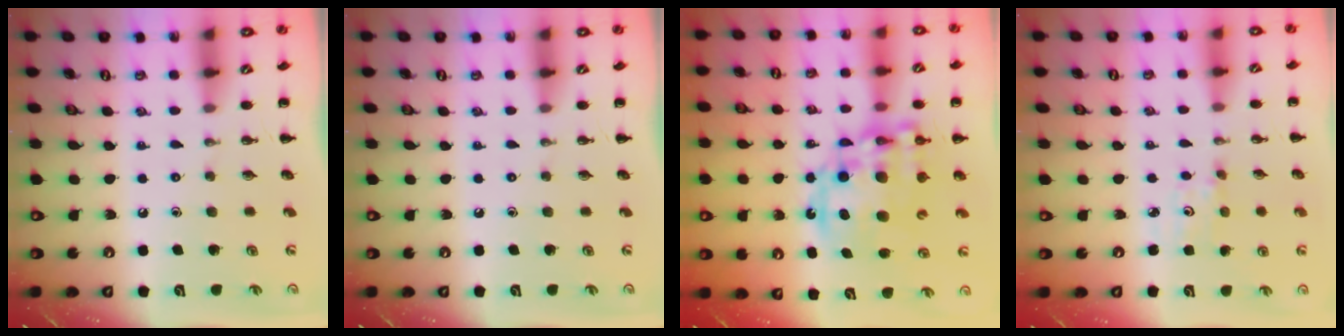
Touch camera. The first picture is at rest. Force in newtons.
{"total": 0.0}
{"total": 18.2, "press": 17.7, "slide": 4.2}
{"total": 2.4, "press": 2.3, "slide": 0.8}